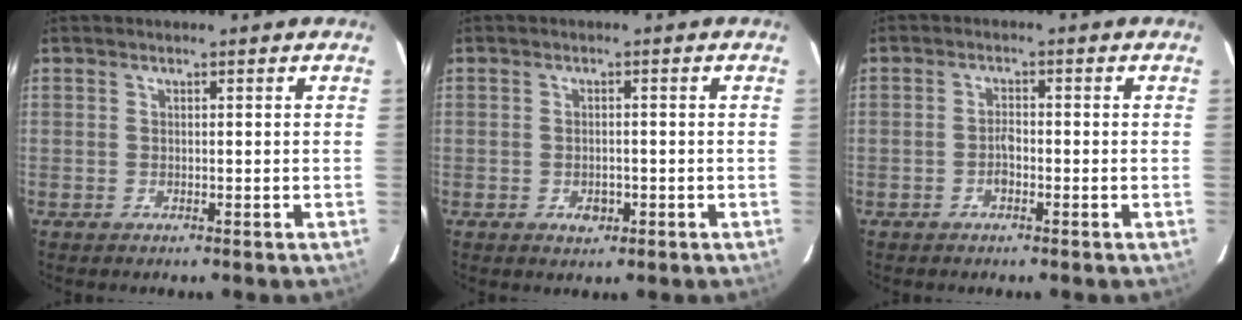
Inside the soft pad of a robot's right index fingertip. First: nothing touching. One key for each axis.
{"total": 2.1, "fx": -0.8, "fy": 1.3, "fz": 1.4, "tx": -0.024, "ty": 0.002, "tz": -0.006}
{"total": 2.2, "fx": -1.0, "fy": 0.8, "fz": 1.8, "tx": -0.031, "ty": 0.005, "tz": -0.020}